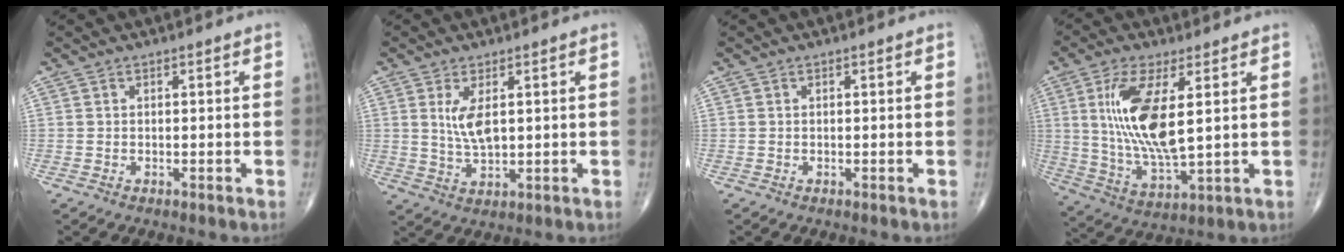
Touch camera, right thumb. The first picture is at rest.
{"total": 5.5, "force": [1.4, 2.3, 4.8], "torque": [-0.094, -0.014, 0.036]}
{"total": 0.0}
{"total": 14.9, "force": [3.2, 5.1, 13.7], "torque": [-0.282, -0.026, 0.069]}